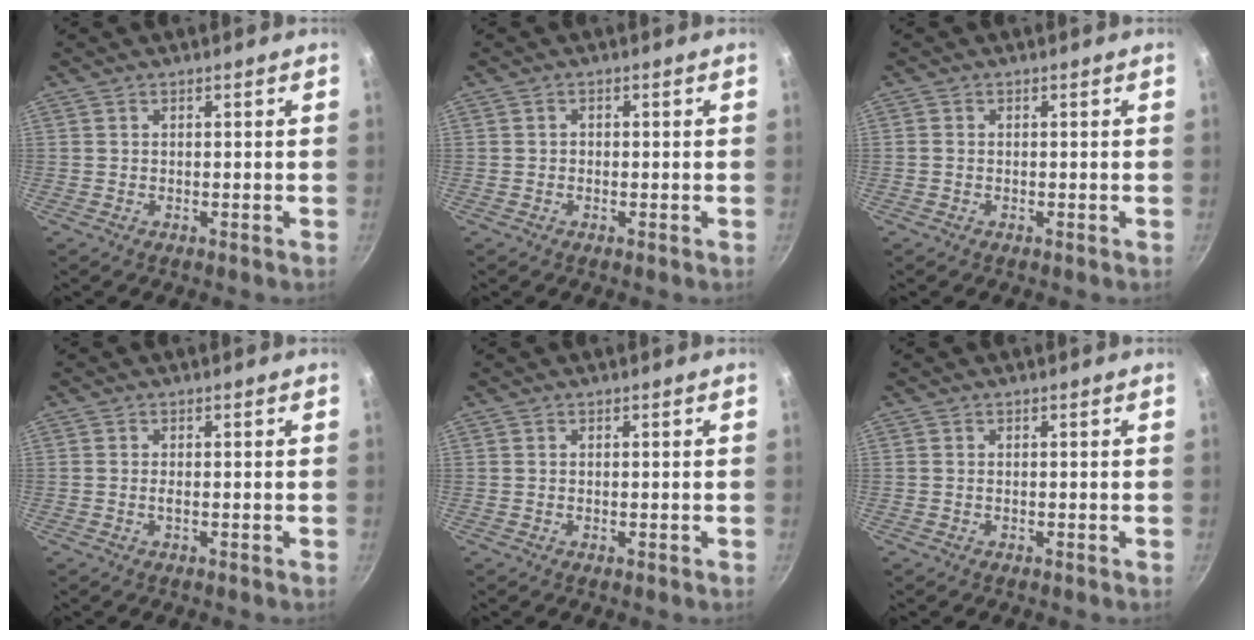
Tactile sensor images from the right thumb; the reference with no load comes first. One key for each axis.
{"total": 0.7, "fx": -0.2, "fy": 0.6, "fz": 0.3, "tx": -0.004, "ty": 0.003, "tz": -0.003}
{"total": 0.7, "fx": -0.2, "fy": 0.6, "fz": 0.4, "tx": -0.007, "ty": 0.003, "tz": -0.005}
{"total": 0.7, "fx": -0.2, "fy": 0.2, "fz": 0.7, "tx": -0.017, "ty": 0.001, "tz": -0.006}
{"total": 0.0}
{"total": 0.0}